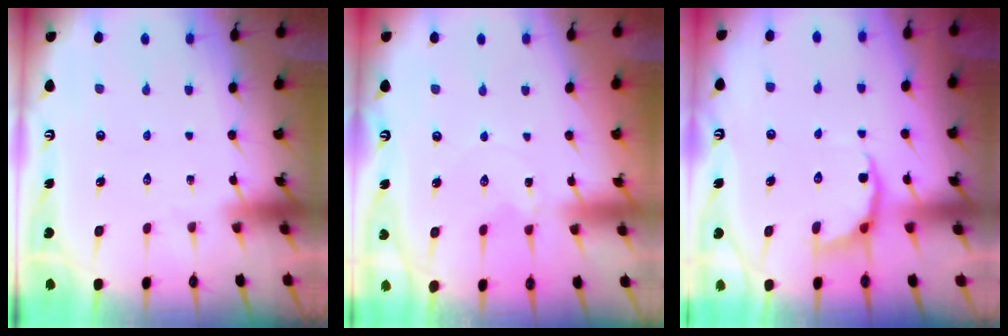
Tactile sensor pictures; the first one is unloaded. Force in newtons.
{"total": 1.0, "press": 1.0, "slide": 0.3}
{"total": 5.2, "press": 4.3, "slide": 2.8}